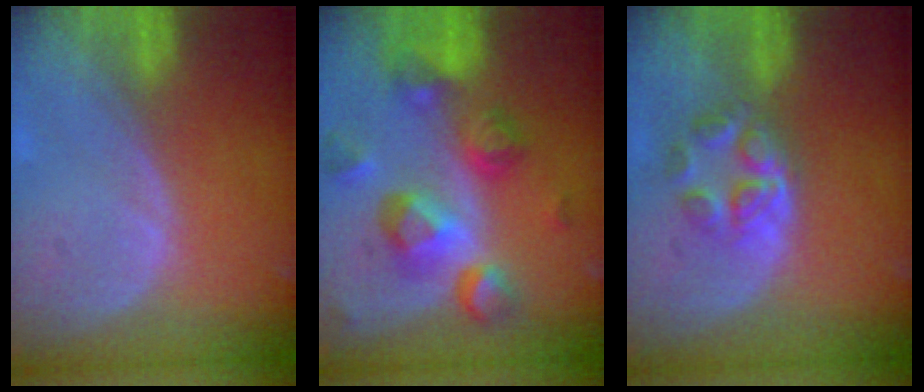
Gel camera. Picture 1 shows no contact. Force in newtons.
{"total": 10.4, "press": 9.3, "slide": 4.8}
{"total": 5.0, "press": 4.8, "slide": 1.3}